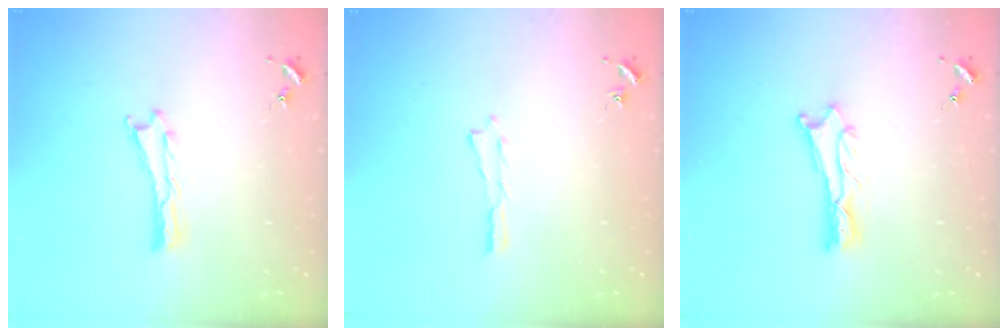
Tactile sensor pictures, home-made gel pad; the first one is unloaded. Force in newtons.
{"total": 0.0}
{"total": 1.2, "press": 1.2, "slide": 0.2}